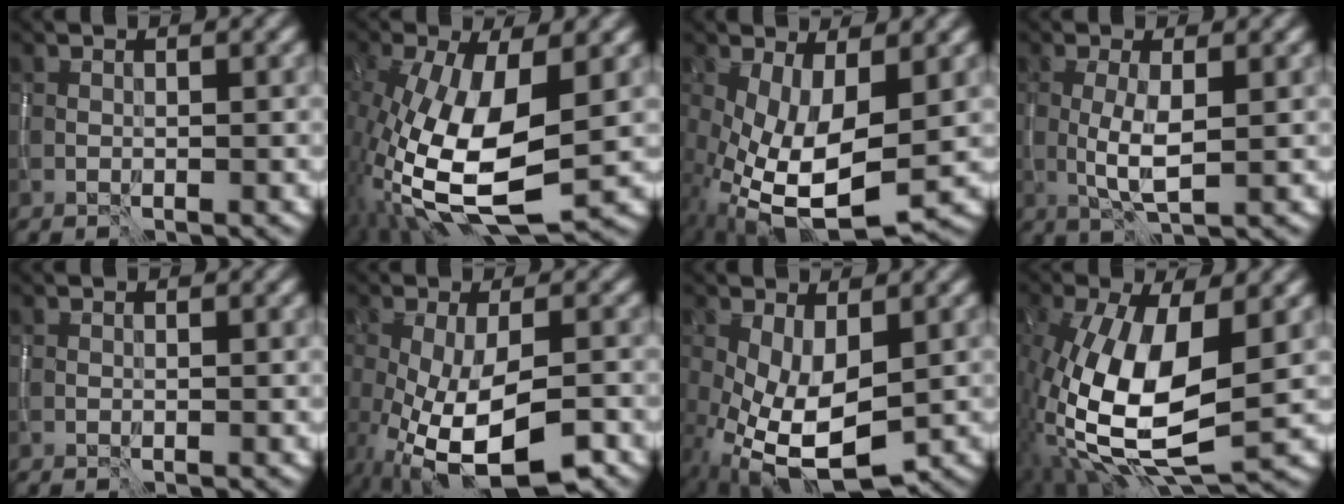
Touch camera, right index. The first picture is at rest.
{"total": 12.4, "force": [-1.7, 5.4, 11.1], "torque": [-0.232, -0.017, -0.030]}
{"total": 10.2, "force": [-2.4, 4.3, 8.9], "torque": [-0.182, -0.025, -0.030]}
{"total": 3.3, "force": [-0.2, 0.7, 3.2], "torque": [-0.067, -0.002, -0.003]}
{"total": 0.0}
{"total": 10.2, "force": [-4.2, 3.9, 8.5], "torque": [-0.168, -0.025, -0.059]}
{"total": 7.6, "force": [-1.7, 3.6, 6.4], "torque": [-0.144, -0.019, -0.021]}
{"total": 12.3, "force": [-1.0, 5.7, 10.8], "torque": [-0.228, -0.012, -0.019]}